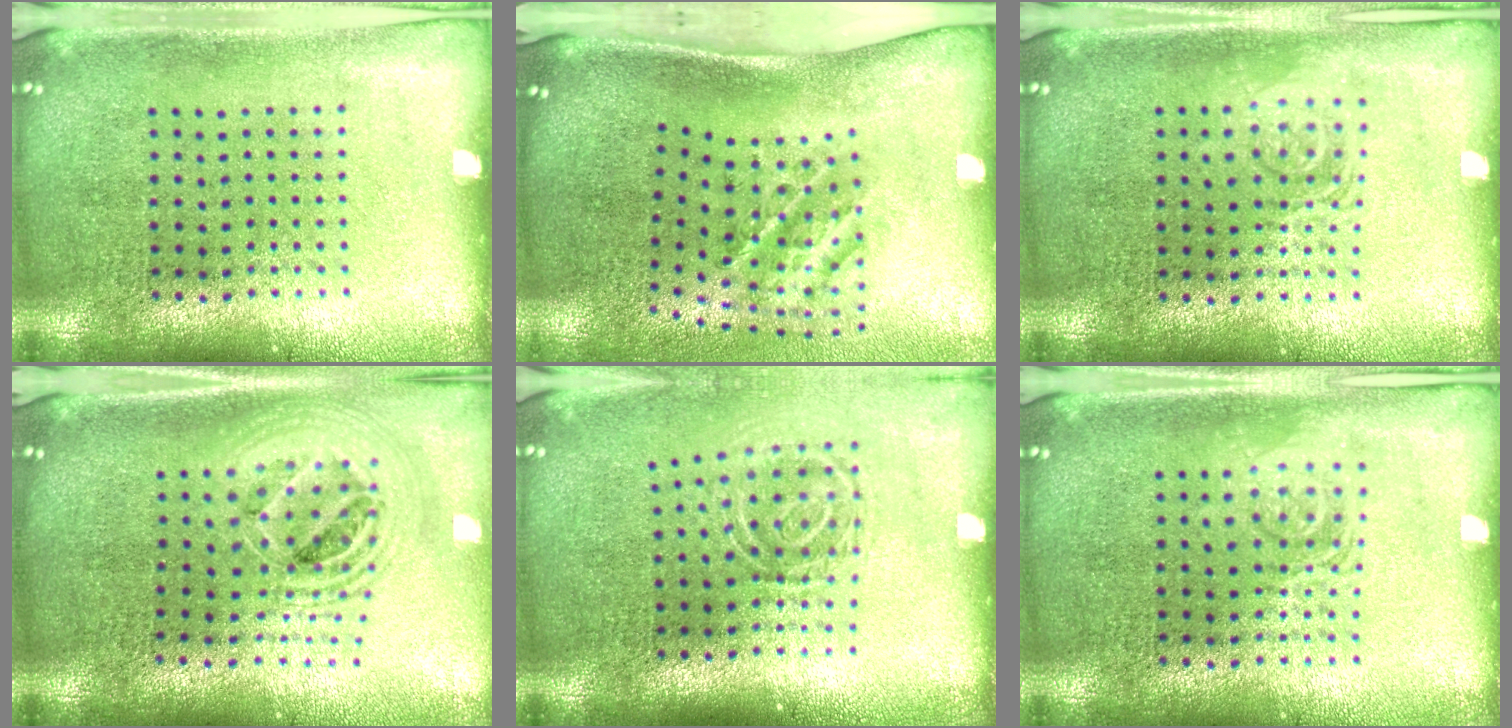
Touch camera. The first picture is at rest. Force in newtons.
{"total": 1.9, "press": 1.3, "slide": 1.5}
{"total": 1.2, "press": 1.2, "slide": 0.2}
{"total": 2.2, "press": 1.7, "slide": 1.4}
{"total": 1.6, "press": 1.1, "slide": 1.2}
{"total": 1.1, "press": 1.1, "slide": 0.2}